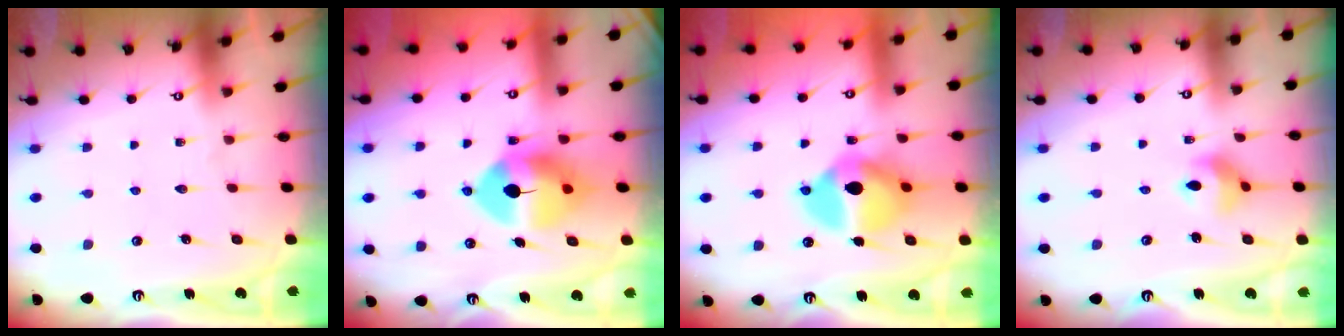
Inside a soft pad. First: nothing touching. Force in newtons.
{"total": 11.5, "press": 11.3, "slide": 2.1}
{"total": 13.3, "press": 13.3, "slide": 0.2}
{"total": 8.5, "press": 8.2, "slide": 1.9}